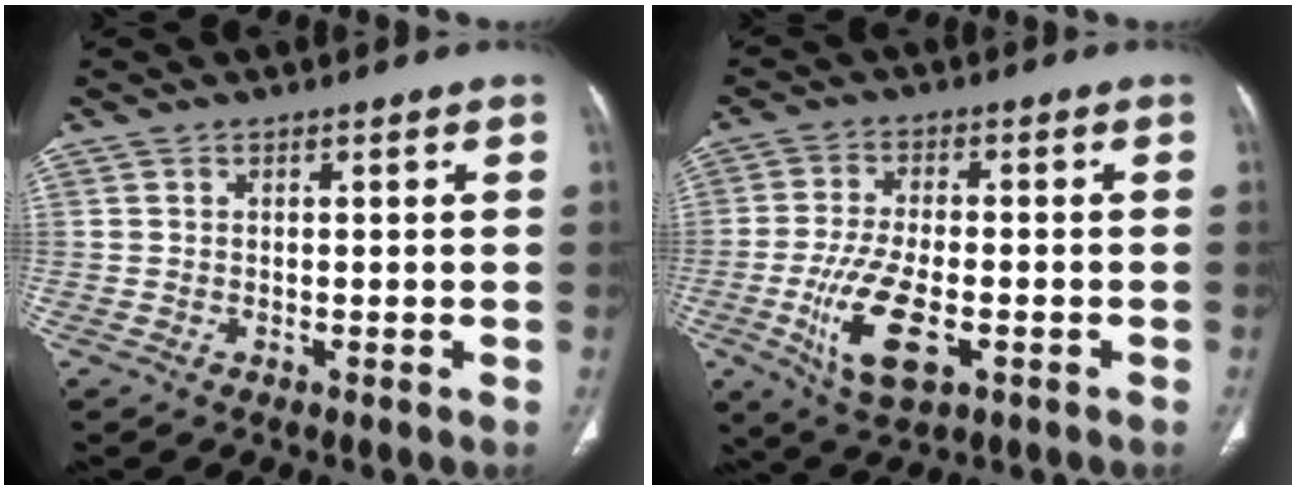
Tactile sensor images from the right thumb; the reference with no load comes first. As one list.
[{"total": 11.7, "force": [-3.7, 5.2, 9.8], "torque": [-0.193, 0.000, -0.061]}]